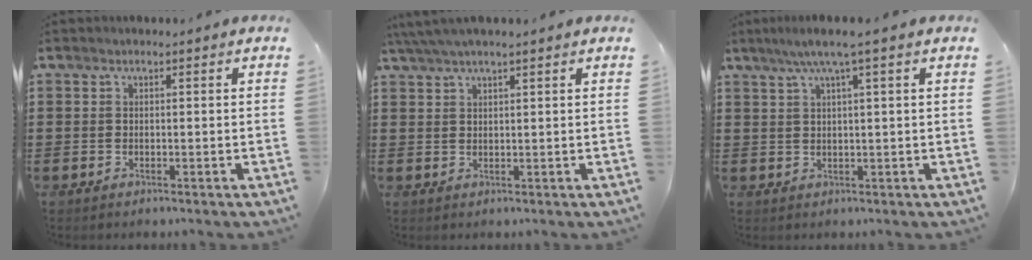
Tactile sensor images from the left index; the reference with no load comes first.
{"total": 3.0, "force": [2.4, 0.1, 1.8], "torque": [-0.041, 0.001, 0.045]}
{"total": 3.9, "force": [2.0, -0.4, 3.3], "torque": [-0.068, -0.001, 0.032]}